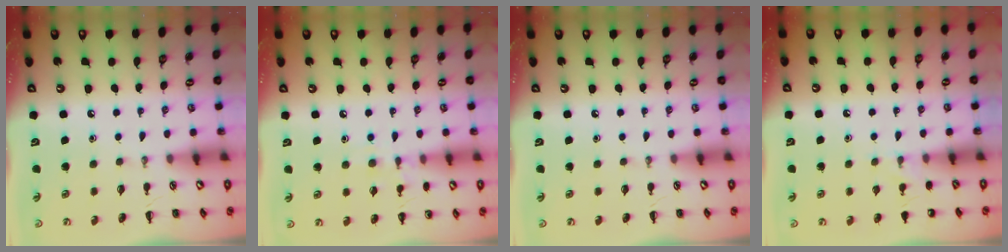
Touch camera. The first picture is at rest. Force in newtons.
{"total": 7.5, "press": 7.3, "slide": 1.7}
{"total": 0.0}
{"total": 5.8, "press": 5.6, "slide": 1.7}